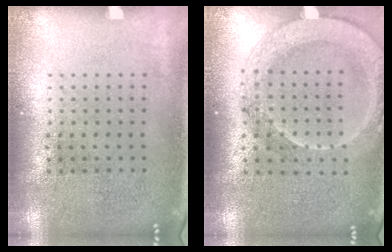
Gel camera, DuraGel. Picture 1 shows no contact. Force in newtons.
{"total": 2.1, "press": 1.9, "slide": 0.8}